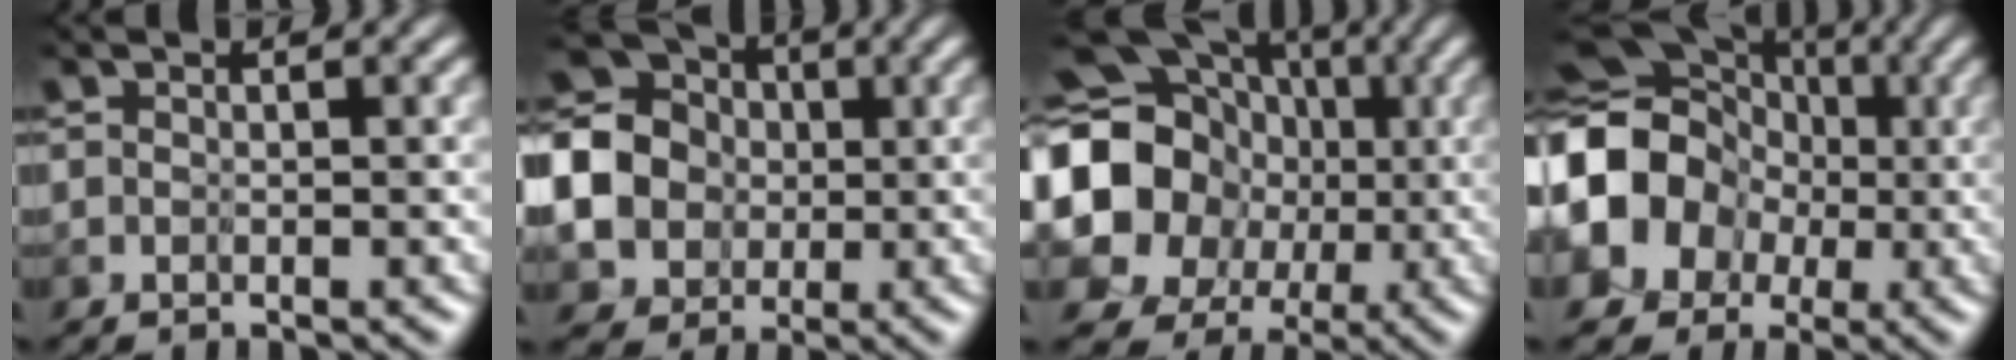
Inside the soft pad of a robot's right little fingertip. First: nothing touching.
{"total": 9.2, "force": [1.2, 8.3, 3.7], "torque": [-0.136, 0.010, 0.002]}
{"total": 19.3, "force": [1.1, 18.0, 6.9], "torque": [-0.189, 0.009, -0.021]}
{"total": 10.9, "force": [-1.2, 10.0, 4.3], "torque": [-0.110, -0.012, -0.053]}